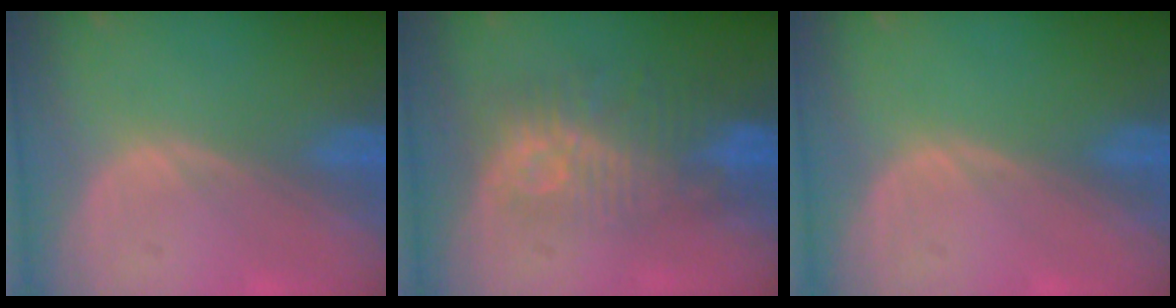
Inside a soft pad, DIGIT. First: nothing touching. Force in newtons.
{"total": 9.7, "press": 8.7, "slide": 4.2}
{"total": 0.0}